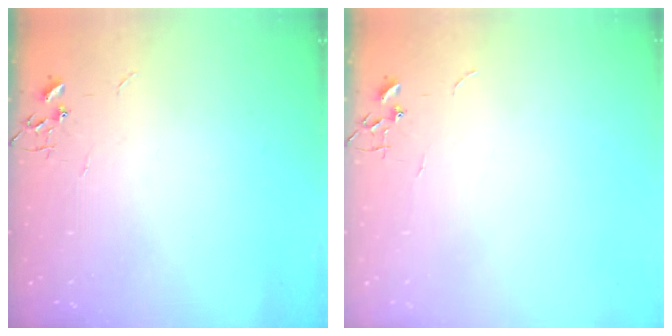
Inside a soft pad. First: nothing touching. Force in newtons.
{"total": 0.0}